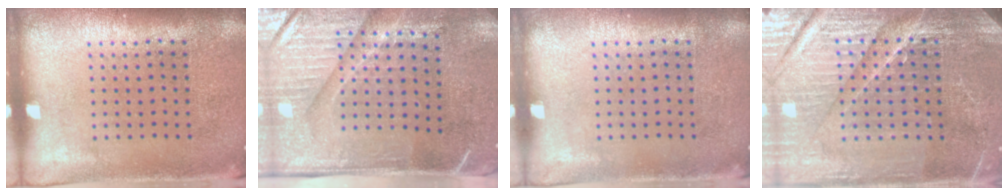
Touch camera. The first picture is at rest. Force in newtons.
{"total": 4.7, "press": 4.0, "slide": 2.5}
{"total": 0.0}
{"total": 5.3, "press": 4.9, "slide": 2.0}